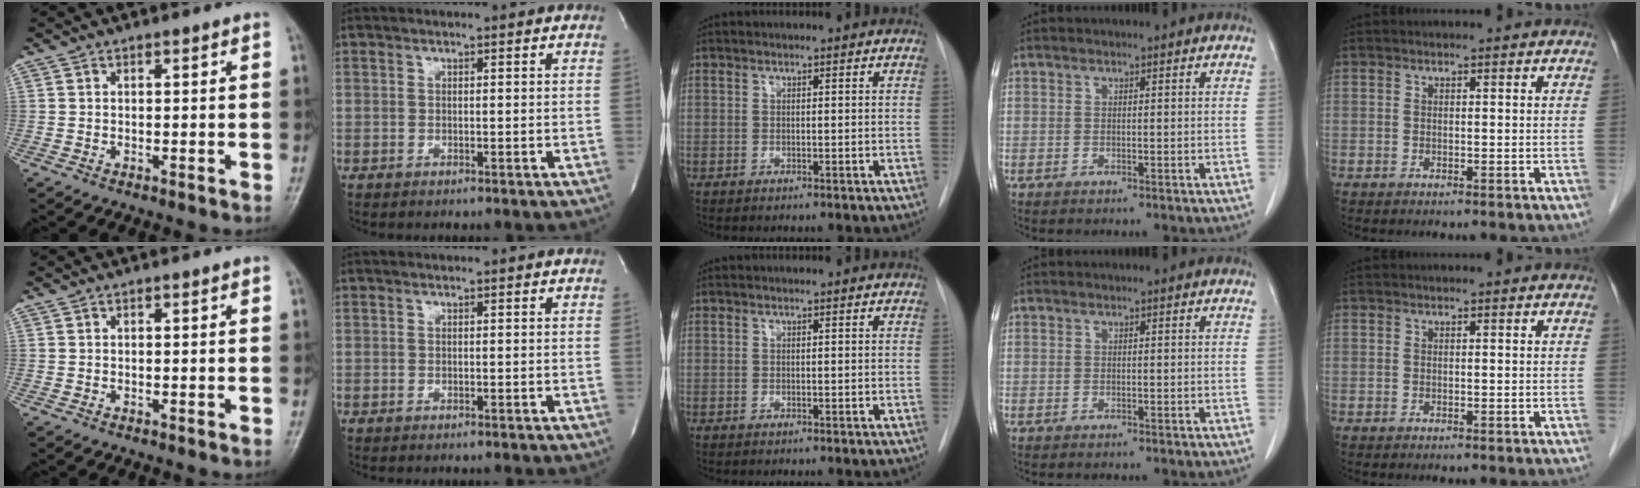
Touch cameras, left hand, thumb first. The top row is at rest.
{}